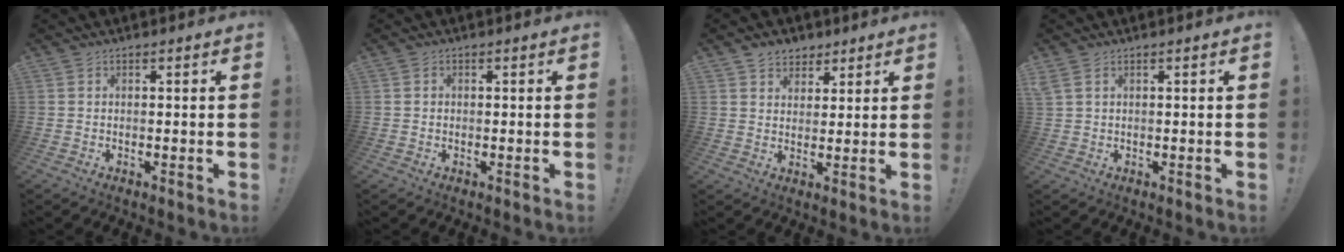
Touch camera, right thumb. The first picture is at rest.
{"total": 0.7, "force": [0.1, 0.7, 0.1], "torque": [-0.008, 0.006, 0.002]}
{"total": 5.5, "force": [3.8, 4.0, 0.7], "torque": [-0.006, -0.021, 0.071]}
{"total": 2.4, "force": [1.2, 0.8, 2.0], "torque": [-0.045, 0.003, 0.025]}